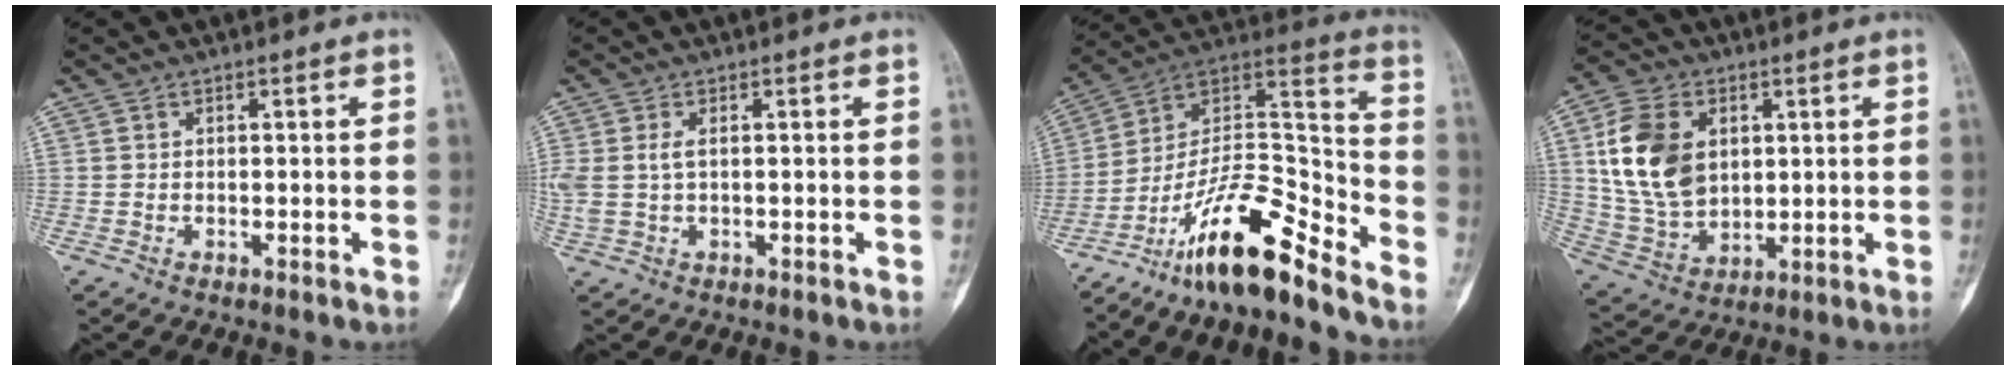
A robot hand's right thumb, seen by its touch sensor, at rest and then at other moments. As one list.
[{"total": 4.1, "force": [0.4, 2.2, 3.4], "torque": [-0.105, 0.010, 0.013]}, {"total": 18.7, "force": [-14.1, 4.3, 11.5], "torque": [-0.181, 0.118, -0.248]}, {"total": 15.4, "force": [3.5, 10.7, 10.6], "torque": [-0.190, -0.007, 0.075]}]